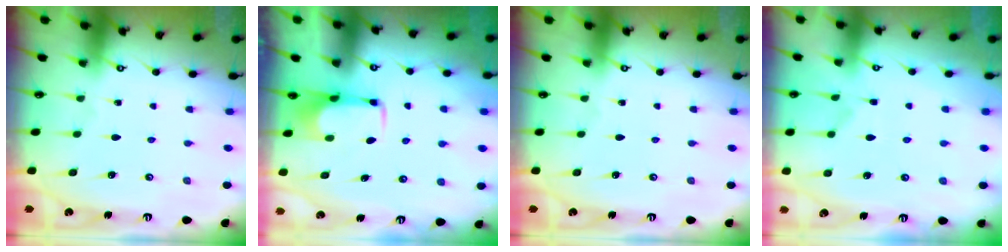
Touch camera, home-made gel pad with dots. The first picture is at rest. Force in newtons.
{"total": 2.0, "press": 2.0, "slide": 0.2}
{"total": 0.0}
{"total": 1.1, "press": 0.7, "slide": 0.9}